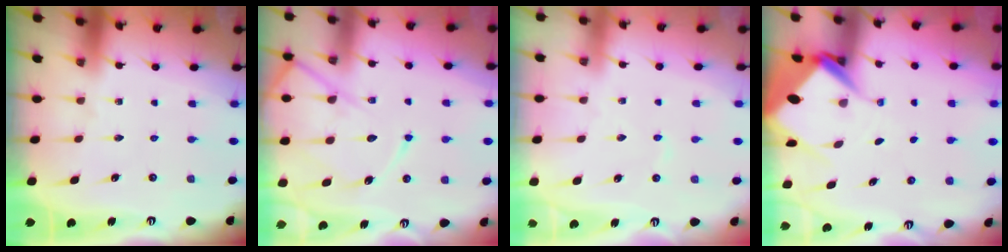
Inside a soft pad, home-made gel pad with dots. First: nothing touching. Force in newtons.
{"total": 13.6, "press": 13.5, "slide": 1.4}
{"total": 2.0, "press": 2.0, "slide": 0.3}
{"total": 7.5, "press": 7.5, "slide": 0.8}